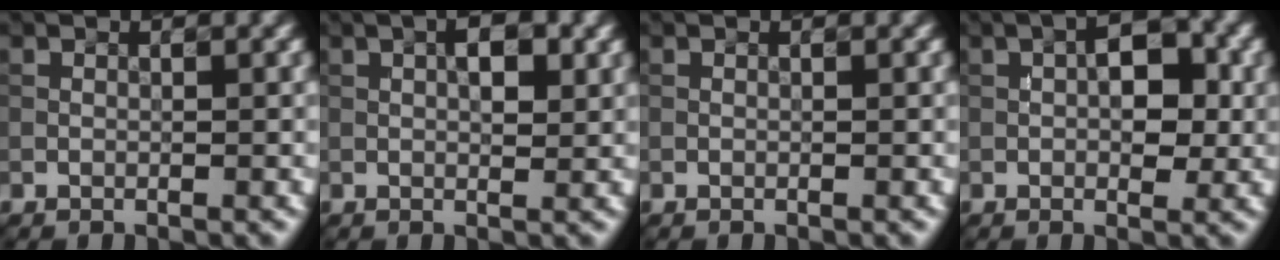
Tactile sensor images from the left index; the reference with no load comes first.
{"total": 2.9, "force": [0.8, 1.3, 2.5], "torque": [-0.032, 0.002, 0.012]}
{"total": 0.0}
{"total": 4.5, "force": [0.5, 2.3, 3.8], "torque": [-0.051, 0.007, 0.000]}